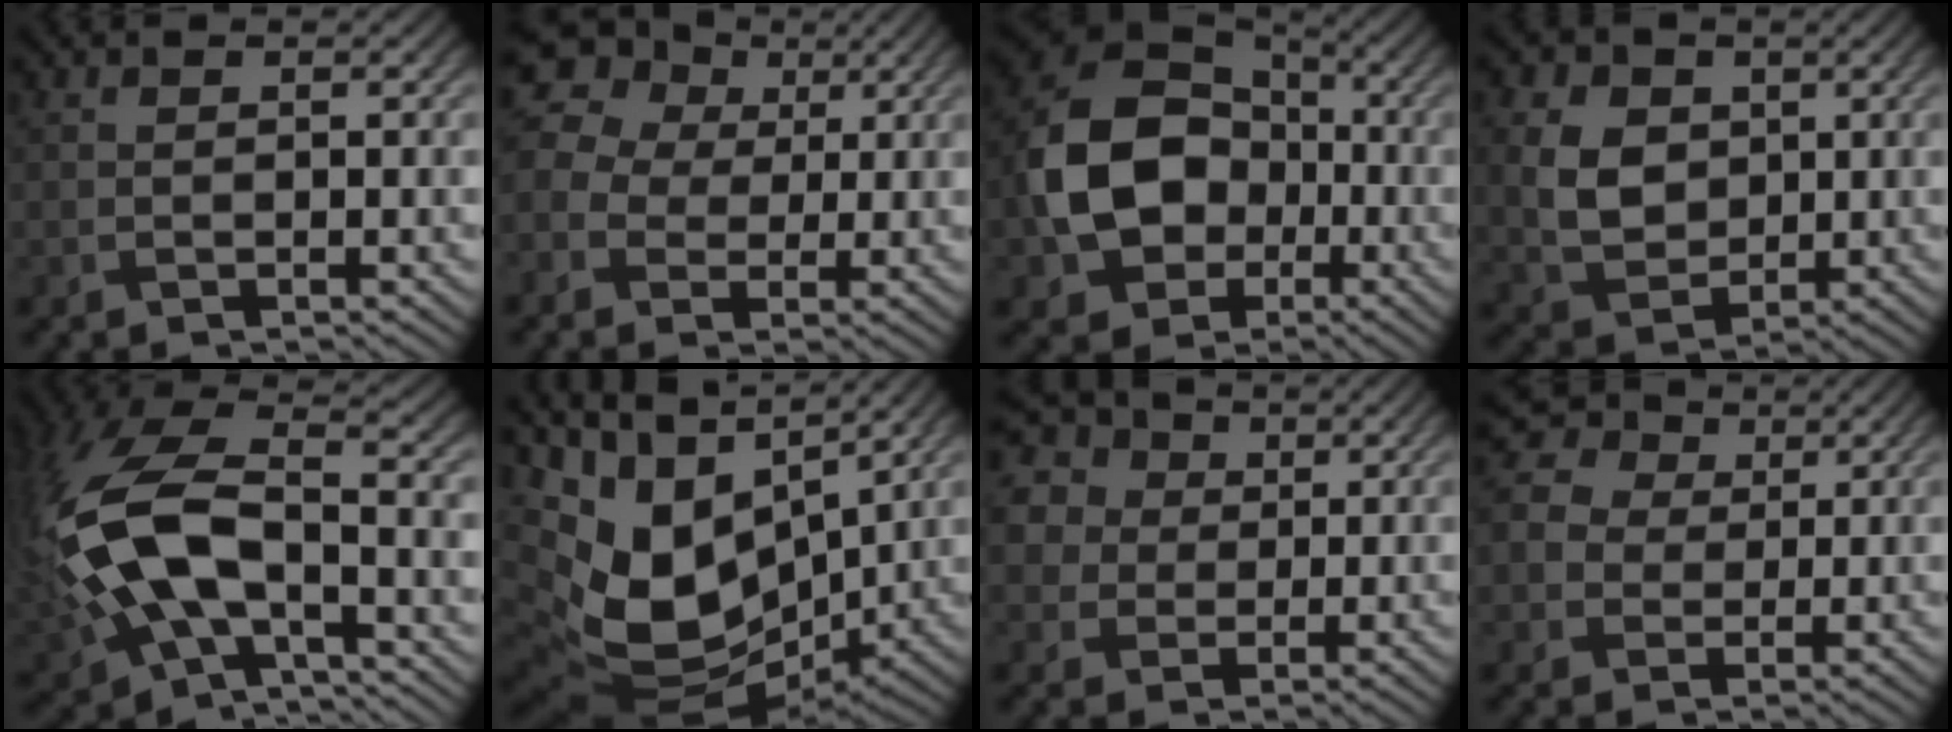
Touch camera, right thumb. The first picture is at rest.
{"total": 9.4, "force": [1.8, 7.9, 4.8], "torque": [-0.142, 0.024, 0.019]}
{"total": 13.9, "force": [-2.2, 10.8, 8.4], "torque": [-0.179, -0.005, -0.054]}
{"total": 7.3, "force": [1.2, 5.8, 4.2], "torque": [-0.112, 0.000, 0.019]}
{"total": 16.3, "force": [-1.9, 8.6, 13.7], "torque": [-0.336, 0.003, -0.041]}
{"total": 17.0, "force": [2.1, 11.1, 12.8], "torque": [-0.290, -0.021, 0.056]}
{"total": 14.3, "force": [6.1, 11.2, 6.5], "torque": [-0.203, 0.036, 0.100]}
{"total": 7.0, "force": [2.1, 6.0, 2.9], "torque": [-0.102, 0.025, 0.024]}